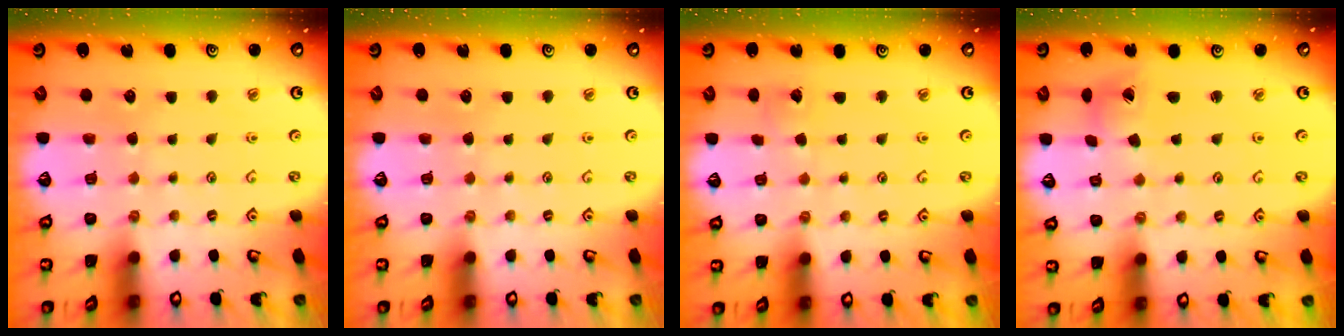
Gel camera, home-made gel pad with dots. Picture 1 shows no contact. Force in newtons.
{"total": 0.0}
{"total": 1.7, "press": 1.7, "slide": 0.1}
{"total": 3.0, "press": 3.0, "slide": 0.4}